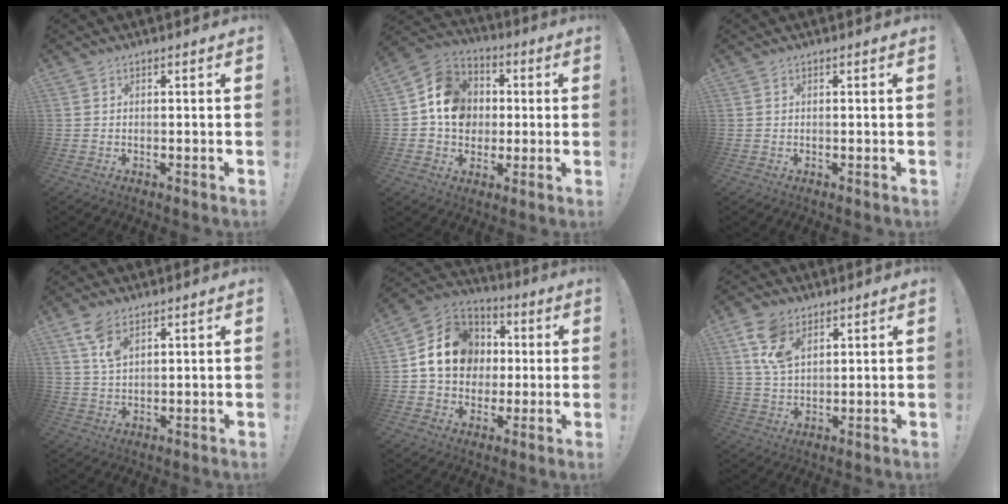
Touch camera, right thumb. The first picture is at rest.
{"total": 14.6, "force": [1.2, 12.8, 7.0], "torque": [-0.095, 0.011, 0.032]}
{"total": 0.0}
{"total": 6.7, "force": [3.9, 3.2, 4.3], "torque": [-0.084, -0.012, 0.075]}
{"total": 16.4, "force": [2.2, 14.1, 8.0], "torque": [-0.110, 0.006, 0.059]}
{"total": 10.4, "force": [5.4, 6.3, 6.4], "torque": [-0.126, -0.001, 0.108]}